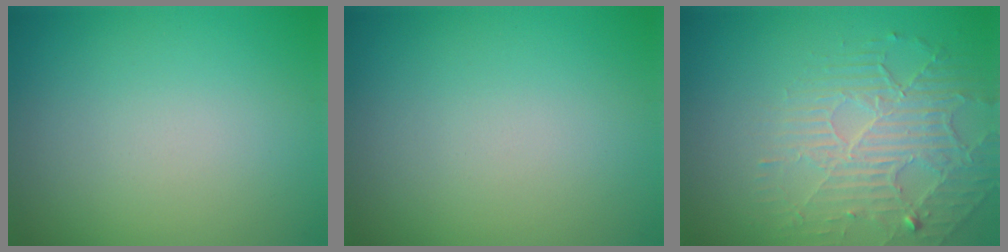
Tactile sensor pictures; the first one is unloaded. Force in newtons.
{"total": 0.0}
{"total": 3.1, "press": 2.8, "slide": 1.4}